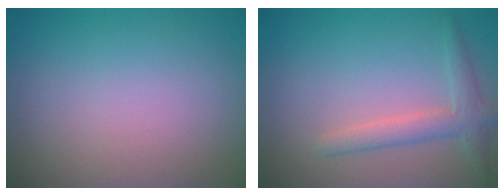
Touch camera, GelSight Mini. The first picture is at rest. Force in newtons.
{"total": 2.6, "press": 2.6, "slide": 0.1}